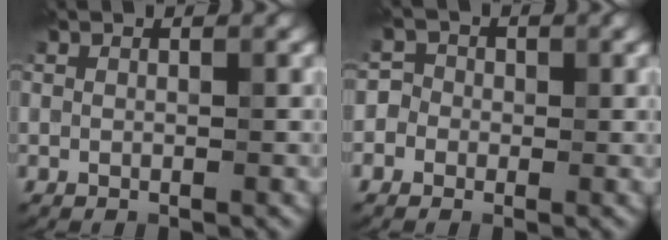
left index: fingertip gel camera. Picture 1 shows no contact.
{"total": 3.1, "force": [-0.7, 3.0, 0.7], "torque": [0.013, 0.016, -0.043]}